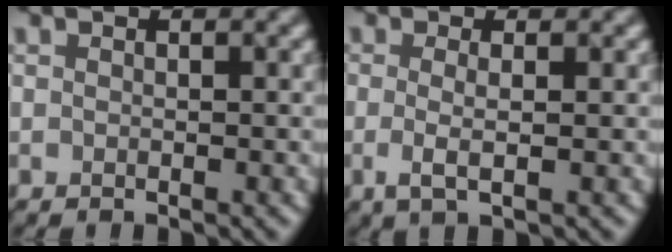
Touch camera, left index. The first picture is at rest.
{"total": 2.1, "force": [0.0, 0.5, 2.0], "torque": [-0.036, -0.002, -0.002]}